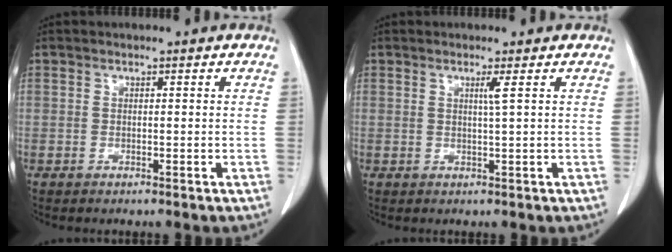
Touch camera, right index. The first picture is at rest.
{"total": 1.4, "force": [0.5, -0.5, 1.2], "torque": [-0.026, -0.004, 0.010]}